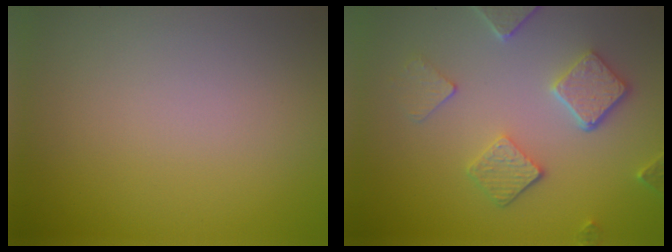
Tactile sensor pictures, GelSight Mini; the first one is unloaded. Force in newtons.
{"total": 4.7, "press": 3.7, "slide": 3.0}